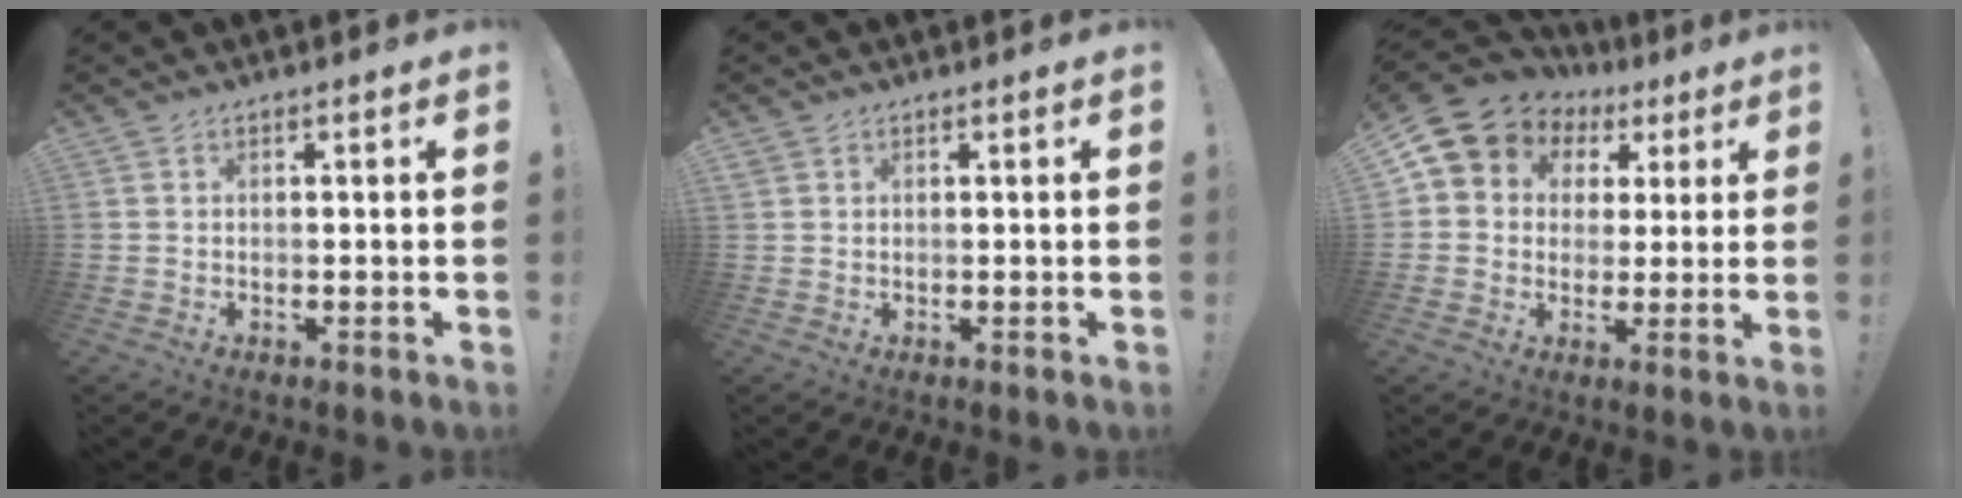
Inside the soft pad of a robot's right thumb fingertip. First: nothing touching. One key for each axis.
{"total": 1.0, "fx": 0.7, "fy": 0.7, "fz": 0.3, "tx": 0.002, "ty": -0.002, "tz": 0.011}
{"total": 8.1, "fx": 3.2, "fy": 7.0, "fz": 2.5, "tx": -0.038, "ty": -0.023, "tz": 0.065}